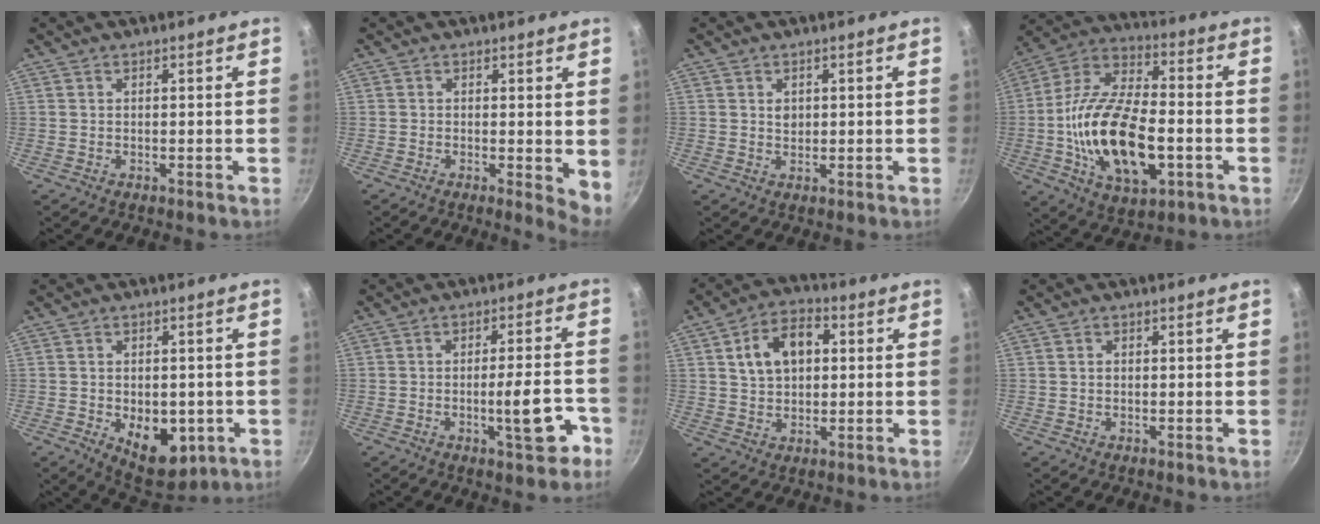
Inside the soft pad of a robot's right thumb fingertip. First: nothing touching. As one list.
[{"total": 4.5, "force": [0.1, 1.6, 4.2], "torque": [-0.052, -0.012, 0.000]}, {"total": 1.7, "force": [0.5, 1.4, 0.9], "torque": [-0.009, -0.004, 0.008]}, {"total": 22.3, "force": [-4.3, 11.4, 18.7], "torque": [-0.336, 0.026, -0.082]}, {"total": 11.0, "force": [-2.7, 6.8, 8.2], "torque": [-0.076, -0.006, -0.021]}, {"total": 9.0, "force": [-3.6, 3.5, 7.5], "torque": [-0.070, 0.030, -0.042]}, {"total": 11.0, "force": [2.6, 7.5, 7.6], "torque": [-0.103, 0.015, 0.037]}, {"total": 1.1, "force": [0.1, 0.9, 0.6], "torque": [-0.009, 0.005, 0.002]}]